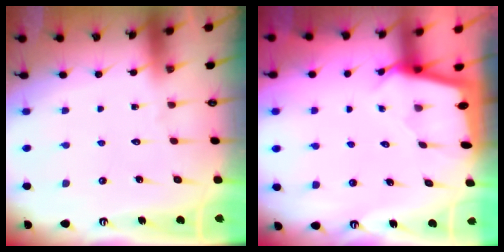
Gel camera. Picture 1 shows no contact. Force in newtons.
{"total": 2.1, "press": 2.1, "slide": 0.2}